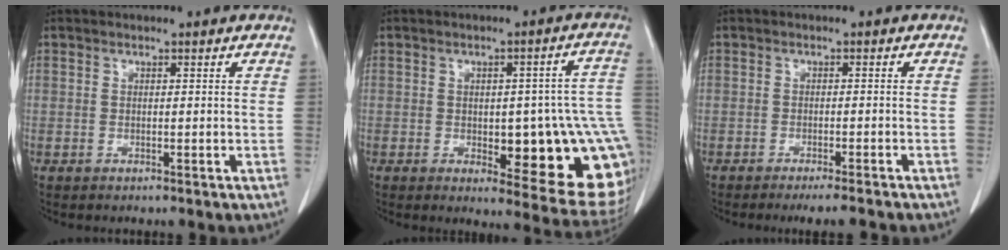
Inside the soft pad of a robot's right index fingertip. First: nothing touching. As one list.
[{"total": 18.4, "force": [-3.5, 5.6, 17.2], "torque": [-0.128, 0.024, -0.021]}, {"total": 5.3, "force": [-4.6, -0.1, 2.6], "torque": [-0.021, -0.008, -0.065]}]